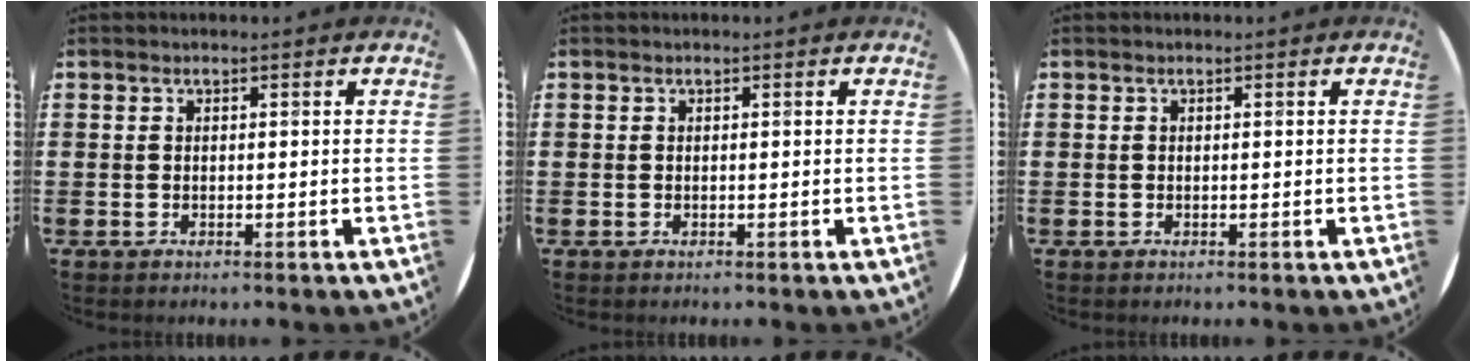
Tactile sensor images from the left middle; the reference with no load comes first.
{"total": 0.0}
{"total": 0.0}